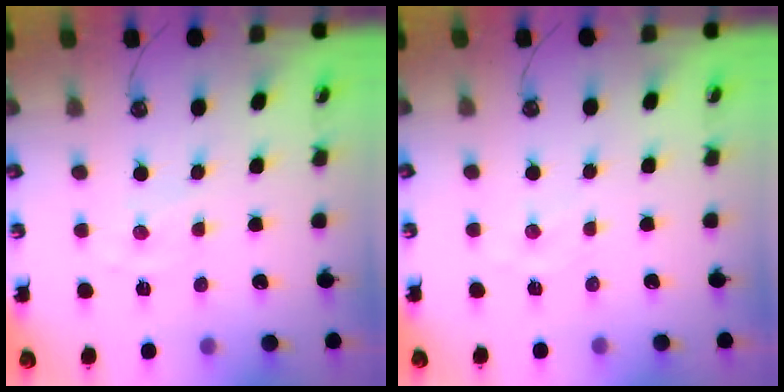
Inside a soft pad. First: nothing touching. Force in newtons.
{"total": 1.8, "press": 1.8, "slide": 0.3}